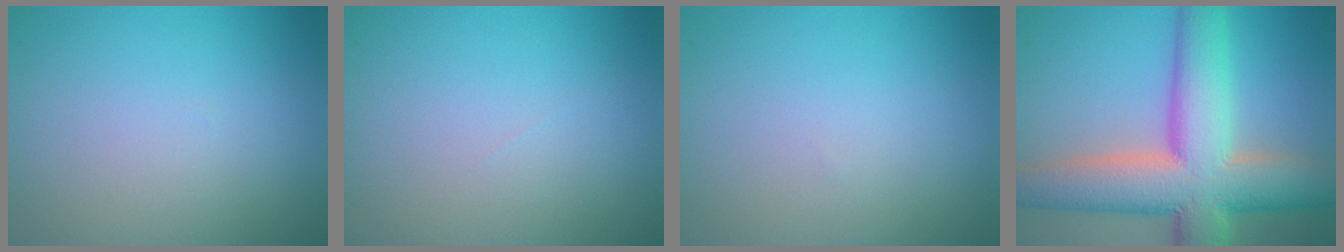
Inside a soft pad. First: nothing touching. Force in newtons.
{"total": 0.0}
{"total": 0.0}
{"total": 11.9, "press": 11.9, "slide": 0.8}